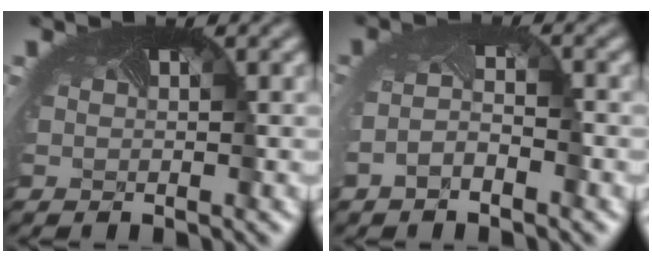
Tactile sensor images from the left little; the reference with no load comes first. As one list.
[{"total": 2.3, "force": [-1.5, 0.6, 1.7], "torque": [-0.038, -0.005, -0.029]}]